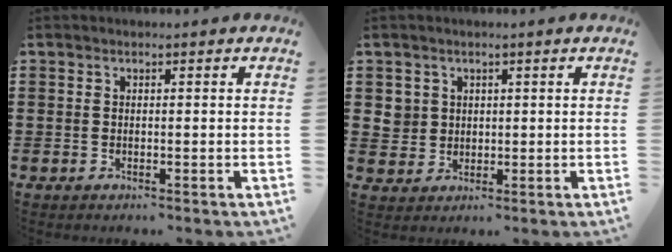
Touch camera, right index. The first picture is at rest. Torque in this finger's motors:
{"motor_torque": [-0.03, 0.12, -0.01, 0.00]}